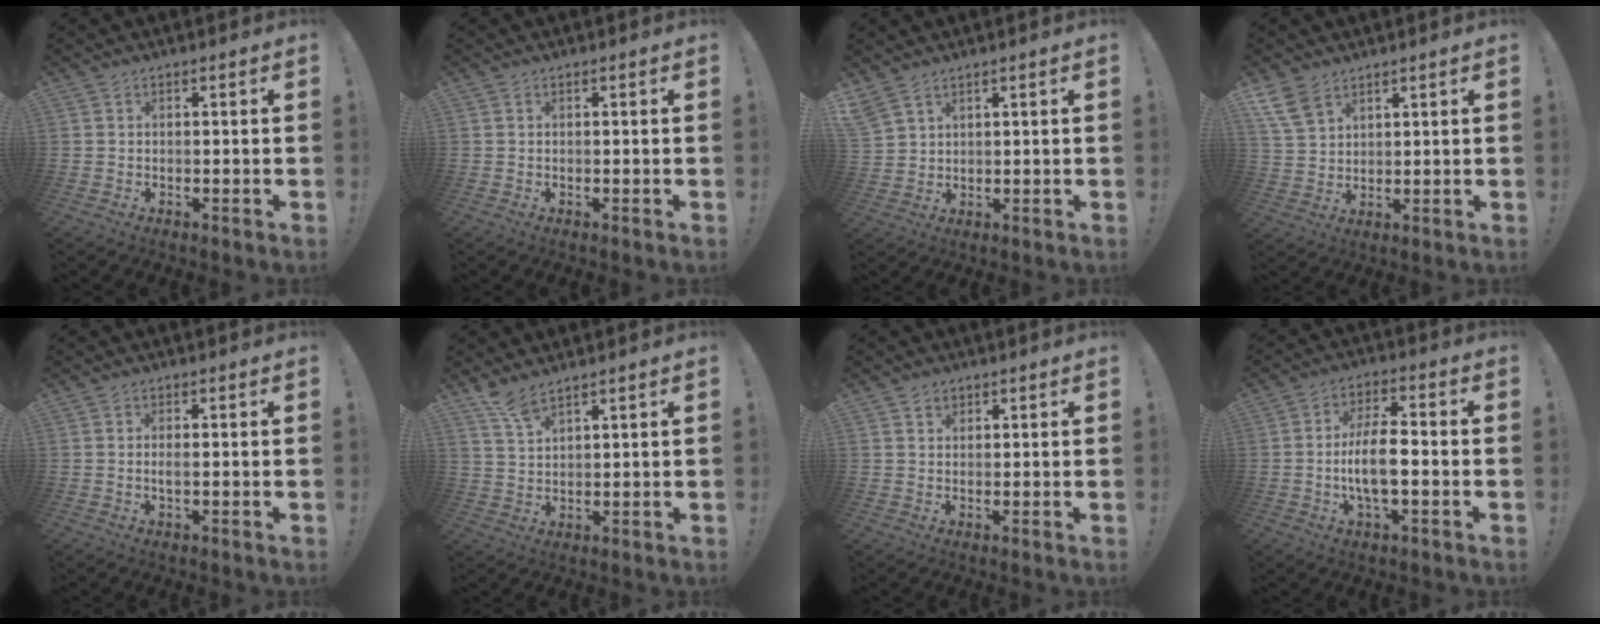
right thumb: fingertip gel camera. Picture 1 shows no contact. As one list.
[{"total": 0.0}, {"total": 4.9, "force": [3.8, 2.2, 2.0], "torque": [-0.046, -0.016, 0.078]}, {"total": 7.7, "force": [5.2, 4.1, 3.9], "torque": [-0.084, -0.019, 0.103]}, {"total": 1.6, "force": [-0.3, 0.3, 1.6], "torque": [-0.028, 0.000, -0.007]}, {"total": 5.5, "force": [4.5, 0.9, 3.0], "torque": [-0.060, -0.027, 0.082]}, {"total": 1.8, "force": [1.2, 1.3, 0.2], "torque": [0.004, -0.006, 0.021]}, {"total": 10.1, "force": [-2.1, 3.5, 9.2], "torque": [-0.189, 0.009, -0.040]}]